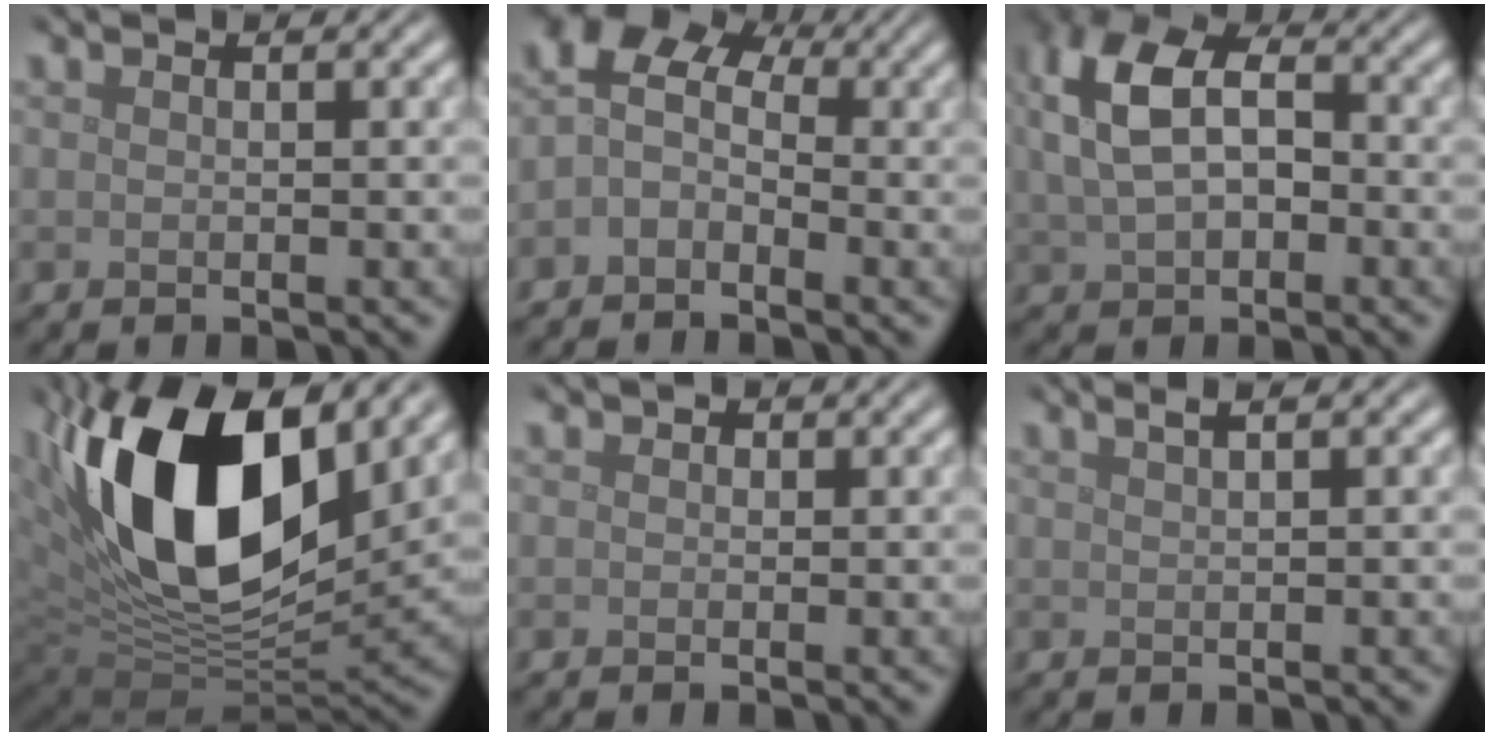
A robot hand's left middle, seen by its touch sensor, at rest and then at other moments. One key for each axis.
{"total": 4.5, "fx": -0.6, "fy": 3.1, "fz": 3.2, "tx": -0.056, "ty": 0.016, "tz": -0.029}
{"total": 7.2, "fx": 1.1, "fy": 4.7, "fz": 5.3, "tx": -0.130, "ty": 0.013, "tz": 0.014}
{"total": 18.2, "fx": 6.0, "fy": 9.5, "fz": 14.4, "tx": -0.263, "ty": 0.009, "tz": 0.097}
{"total": 0.8, "fx": 0.4, "fy": 0.6, "fz": 0.2, "tx": -0.001, "ty": -0.003, "tz": -0.001}
{"total": 2.0, "fx": 1.2, "fy": 0.7, "fz": 1.4, "tx": -0.014, "ty": 0.003, "tz": 0.008}